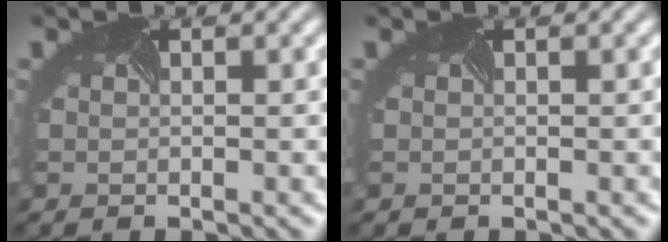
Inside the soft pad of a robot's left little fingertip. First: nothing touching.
{"total": 0.0}